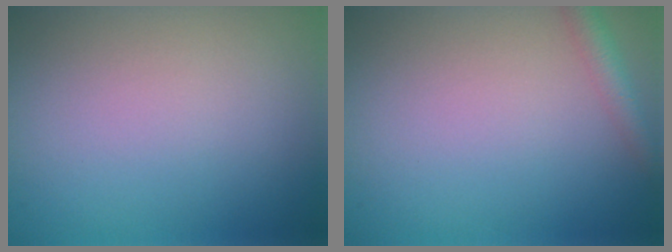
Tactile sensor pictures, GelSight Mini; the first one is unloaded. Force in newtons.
{"total": 2.3, "press": 2.3, "slide": 0.1}